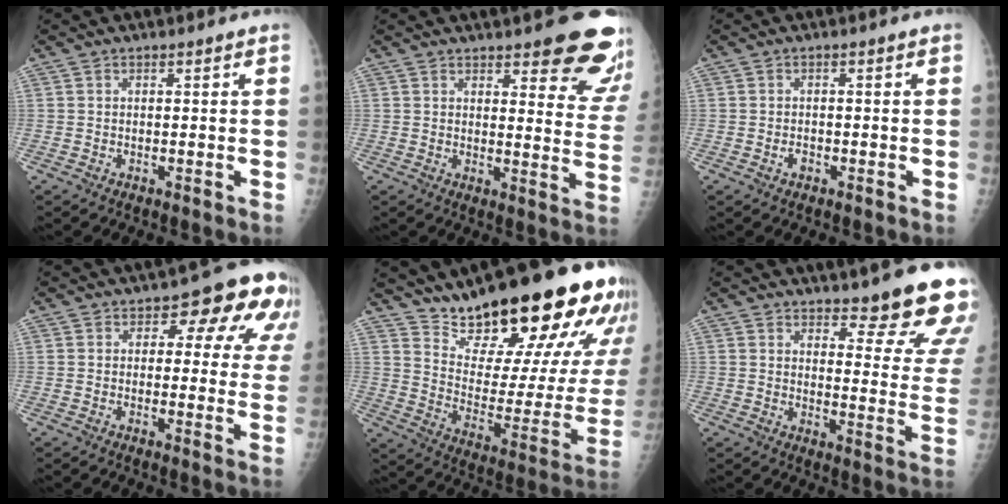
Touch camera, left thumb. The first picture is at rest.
{"total": 14.2, "force": [10.6, 4.2, 8.5], "torque": [-0.056, -0.072, 0.113]}
{"total": 1.3, "force": [-0.7, 0.9, 0.7], "torque": [-0.010, 0.005, -0.010]}
{"total": 11.3, "force": [5.2, 6.3, 7.8], "torque": [-0.034, -0.015, 0.047]}
{"total": 26.8, "force": [19.4, 7.9, 16.7], "torque": [-0.217, -0.102, 0.288]}
{"total": 16.0, "force": [13.0, 3.7, 8.6], "torque": [-0.065, -0.101, 0.152]}